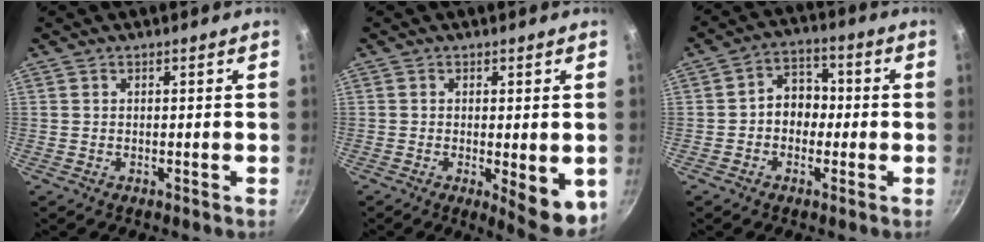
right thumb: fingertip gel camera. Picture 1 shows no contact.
{"total": 8.6, "force": [-1.6, 2.8, 8.0], "torque": [-0.089, -0.007, -0.013]}
{"total": 6.8, "force": [-0.7, 5.5, 4.0], "torque": [-0.019, 0.024, -0.024]}